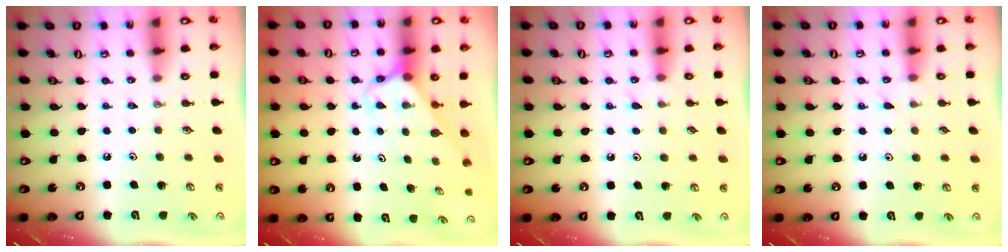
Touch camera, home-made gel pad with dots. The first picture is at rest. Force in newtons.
{"total": 2.7, "press": 2.7, "slide": 0.1}
{"total": 5.1, "press": 5.1, "slide": 0.5}
{"total": 5.1, "press": 5.1, "slide": 0.5}